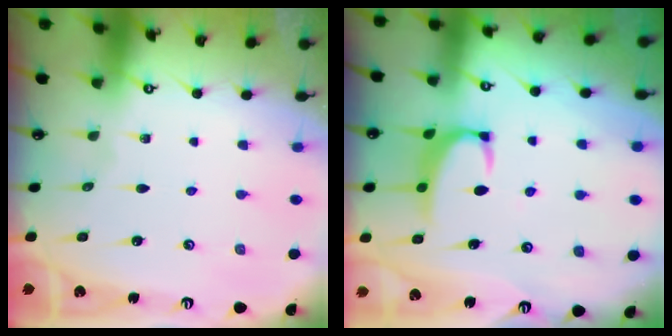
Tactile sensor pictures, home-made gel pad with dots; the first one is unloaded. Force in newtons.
{"total": 2.3, "press": 2.2, "slide": 0.6}